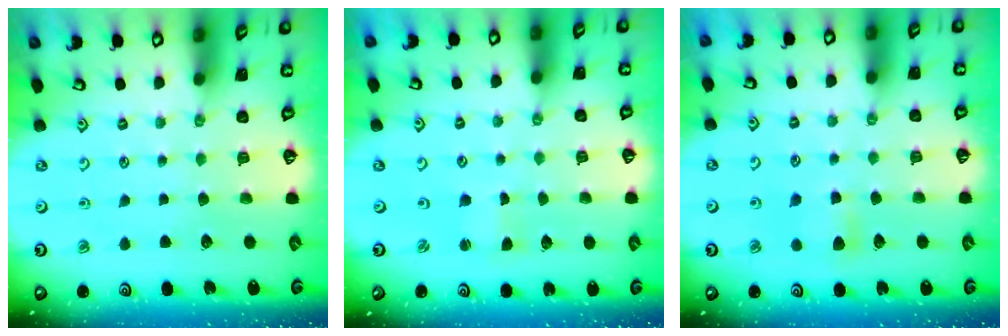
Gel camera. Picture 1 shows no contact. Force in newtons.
{"total": 1.1, "press": 1.0, "slide": 0.3}
{"total": 5.7, "press": 5.7, "slide": 0.6}